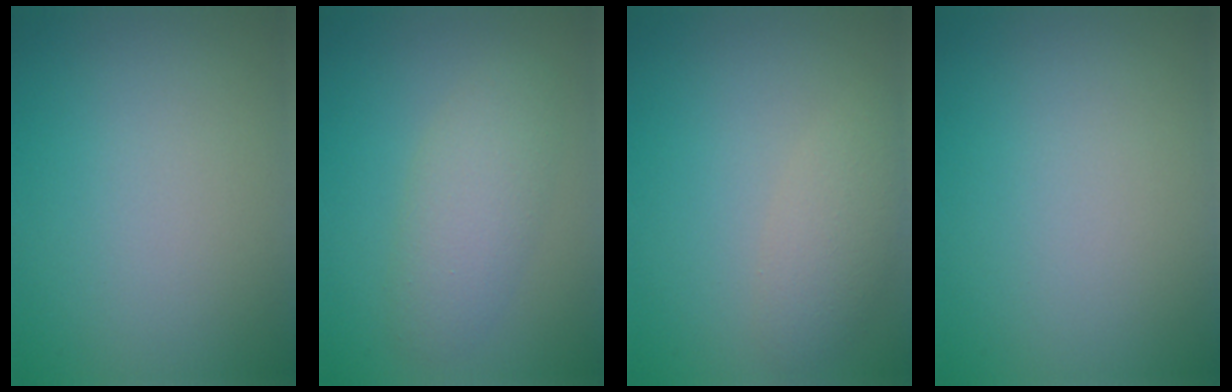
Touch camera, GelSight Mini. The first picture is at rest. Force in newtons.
{"total": 3.4, "press": 3.4, "slide": 0.2}
{"total": 2.7, "press": 2.7, "slide": 0.2}
{"total": 0.0}